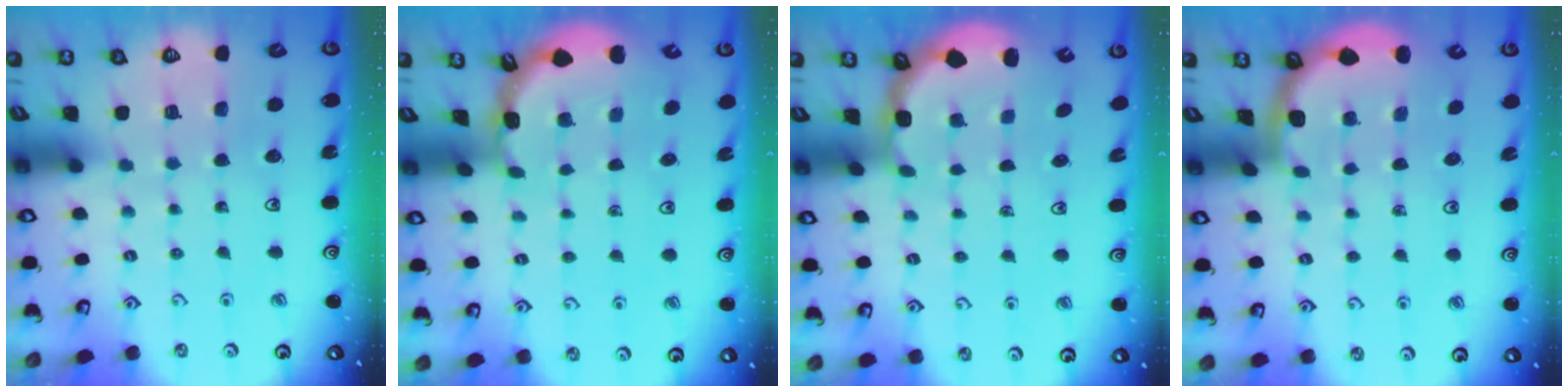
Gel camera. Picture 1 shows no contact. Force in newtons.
{"total": 1.7, "press": 1.6, "slide": 0.1}
{"total": 2.4, "press": 2.0, "slide": 1.3}
{"total": 1.9, "press": 1.9, "slide": 0.0}